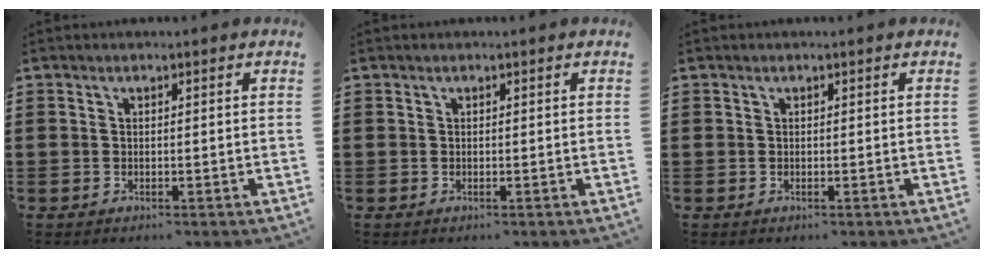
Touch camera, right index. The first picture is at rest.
{"total": 0.0}
{"total": 0.0}